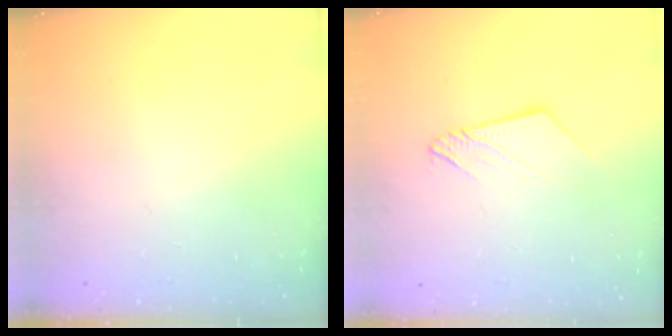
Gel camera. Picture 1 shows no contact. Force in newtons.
{"total": 5.8, "press": 5.8, "slide": 0.3}